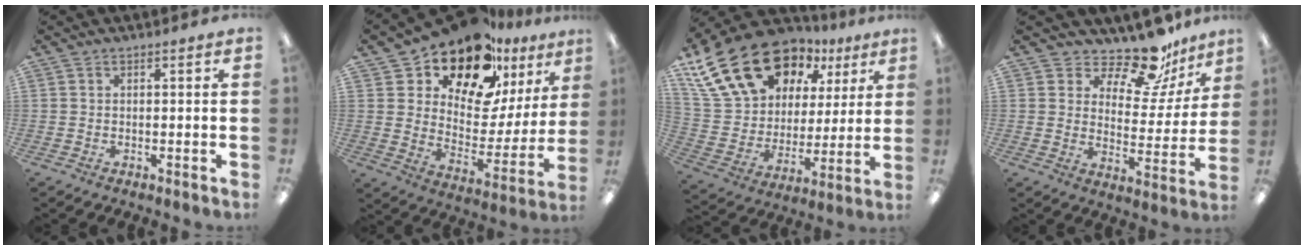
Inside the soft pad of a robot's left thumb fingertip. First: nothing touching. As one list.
[{"total": 19.3, "force": [15.6, 8.3, 7.9], "torque": [-0.143, -0.121, 0.271]}, {"total": 23.8, "force": [14.3, 15.1, 11.6], "torque": [-0.221, -0.064, 0.273]}, {"total": 14.2, "force": [12.0, 5.1, 5.7], "torque": [-0.098, -0.092, 0.209]}]